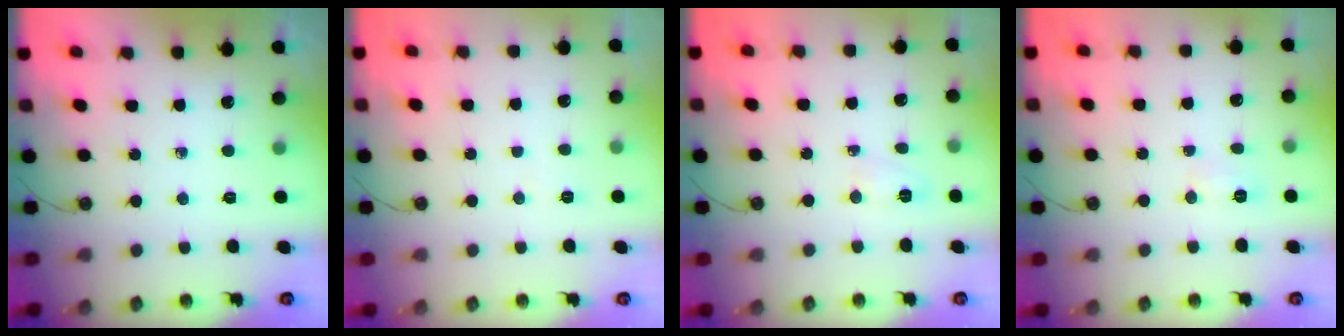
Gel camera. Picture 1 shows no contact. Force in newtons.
{"total": 3.9, "press": 3.8, "slide": 0.7}
{"total": 3.5, "press": 3.4, "slide": 0.7}
{"total": 4.4, "press": 4.3, "slide": 0.8}